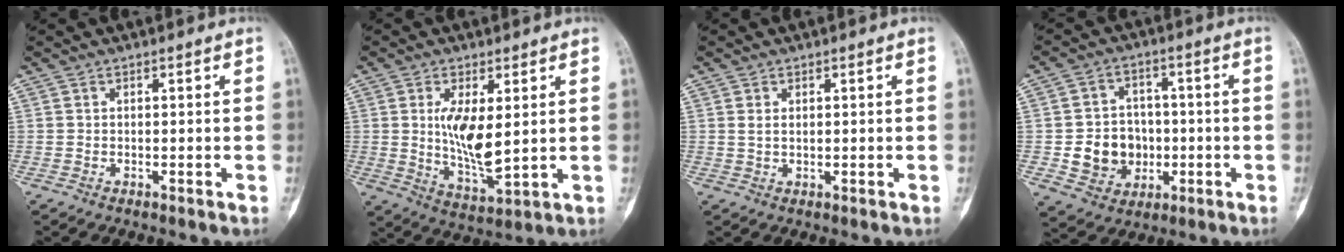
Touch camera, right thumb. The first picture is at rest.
{"total": 10.2, "force": [1.7, 3.9, 9.2], "torque": [-0.163, -0.029, 0.040]}
{"total": 1.4, "force": [0.6, 0.7, 1.0], "torque": [-0.020, -0.001, 0.014]}
{"total": 10.0, "force": [-1.5, 8.7, 4.8], "torque": [-0.038, 0.012, -0.018]}